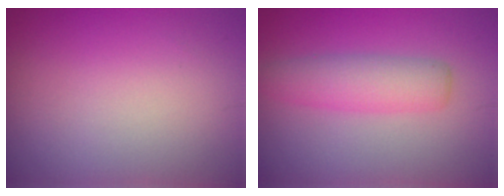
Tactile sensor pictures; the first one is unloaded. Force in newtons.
{"total": 3.4, "press": 3.4, "slide": 0.1}